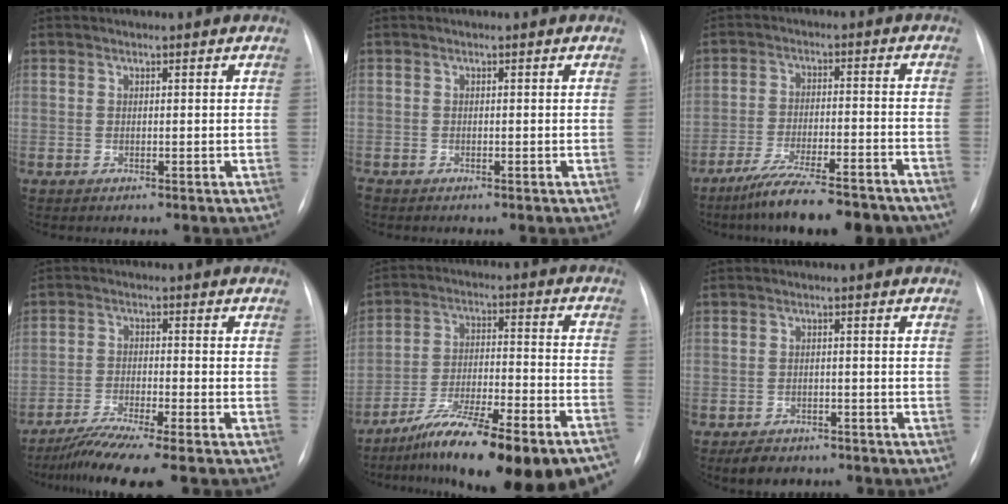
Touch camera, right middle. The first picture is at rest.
{"total": 0.6, "force": [-0.5, 0.3, 0.3], "torque": [-0.002, 0.000, -0.009]}
{"total": 15.6, "force": [-12.9, 2.5, 8.5], "torque": [-0.124, -0.011, -0.197]}
{"total": 7.7, "force": [-6.3, -0.8, 4.4], "torque": [-0.075, -0.028, -0.110]}
{"total": 22.5, "force": [-17.7, 2.5, 13.6], "torque": [-0.161, 0.007, -0.275]}
{"total": 4.5, "force": [-3.5, 2.5, 1.4], "torque": [-0.024, 0.000, -0.047]}